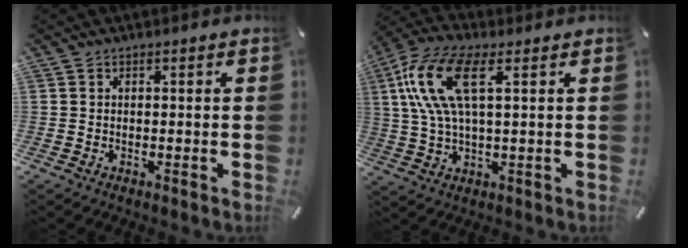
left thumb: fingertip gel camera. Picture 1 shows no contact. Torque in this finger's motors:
{"motor_torque": [2.13, 2.71, 1.44, -1.32, 0.56]}